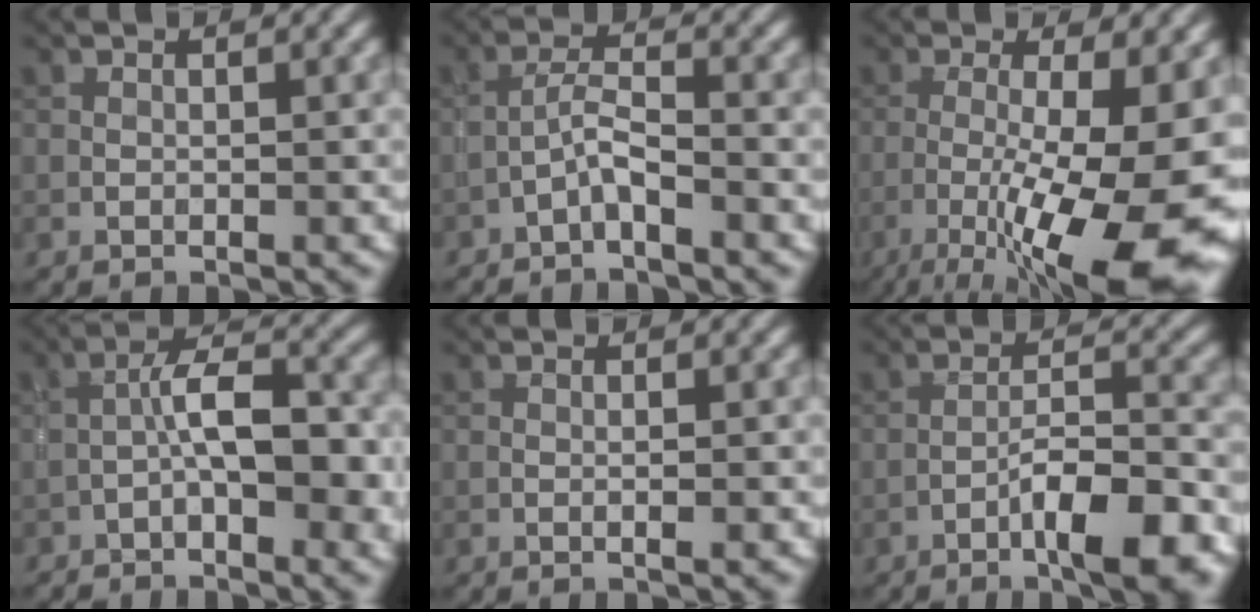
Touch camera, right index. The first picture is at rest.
{"total": 2.3, "force": [-1.5, 0.3, 1.7], "torque": [-0.036, 0.011, -0.036]}
{"total": 15.3, "force": [-4.7, 3.9, 14.1], "torque": [-0.199, -0.013, -0.069]}
{"total": 6.3, "force": [-1.8, 2.4, 5.5], "torque": [-0.086, 0.013, -0.036]}
{"total": 0.9, "force": [-0.1, 0.1, 0.9], "torque": [-0.015, -0.001, -0.002]}
{"total": 7.0, "force": [-3.7, 1.4, 5.8], "torque": [-0.094, 0.013, -0.060]}